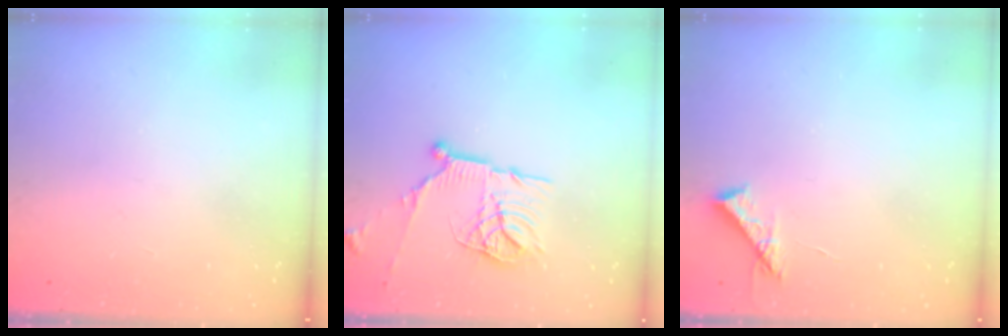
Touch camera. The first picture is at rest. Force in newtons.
{"total": 15.2, "press": 15.2, "slide": 0.8}
{"total": 6.0, "press": 6.0, "slide": 0.5}